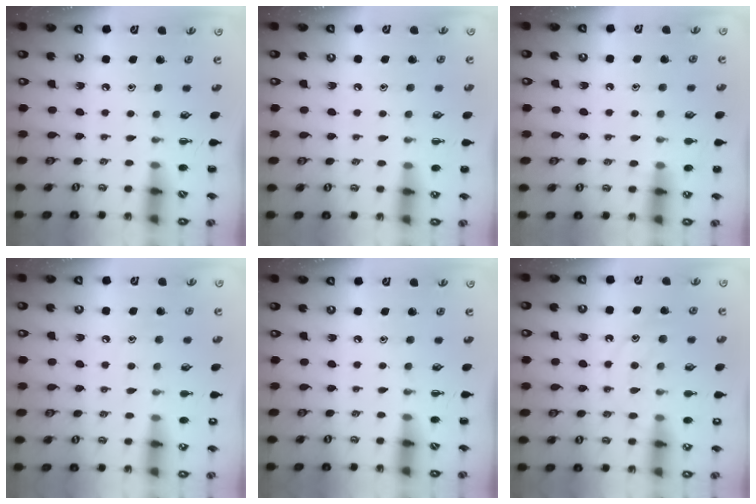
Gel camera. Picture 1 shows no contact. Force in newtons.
{"total": 3.4, "press": 3.2, "slide": 1.2}
{"total": 7.2, "press": 6.8, "slide": 2.4}
{"total": 7.1, "press": 7.0, "slide": 1.2}
{"total": 0.0}
{"total": 13.5, "press": 13.4, "slide": 0.8}